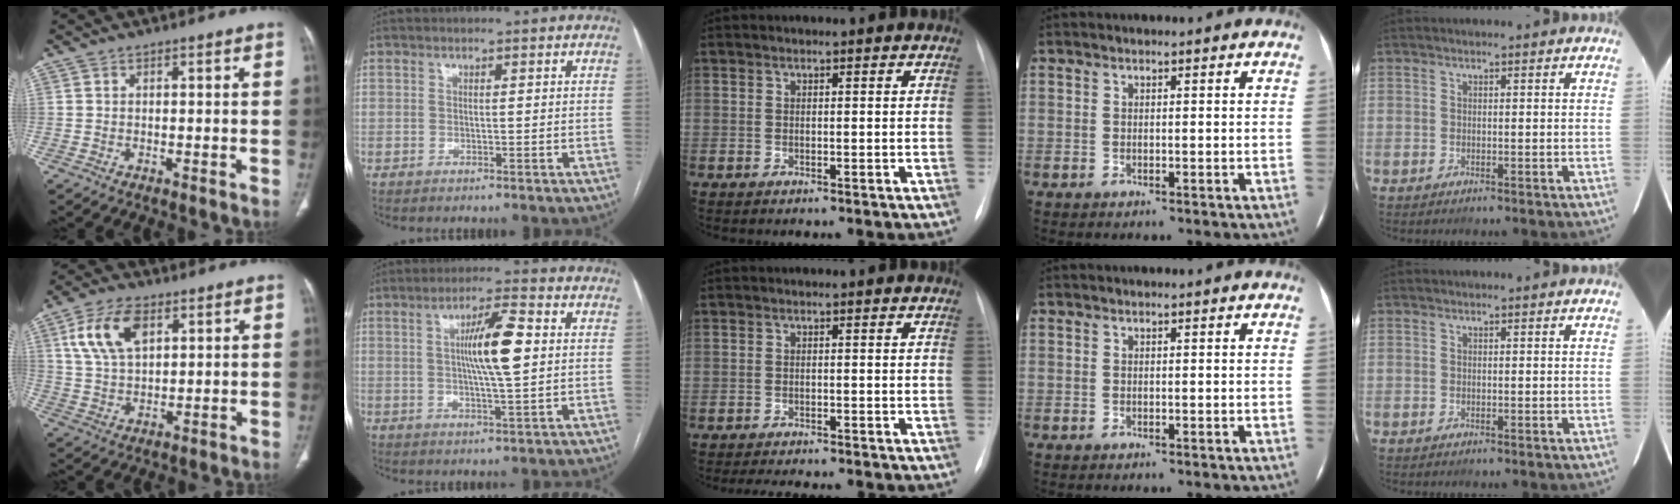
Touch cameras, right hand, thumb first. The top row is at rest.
{"thumb": {"total": 10.8, "force": [4.4, 5.9, 7.9], "torque": [-0.148, -0.005, 0.087]}, "index": {"total": 8.9, "force": [1.2, 0.6, 8.8], "torque": [-0.155, 0.003, 0.020]}, "middle": {"total": 6.0, "force": [-5.4, 1.0, 2.4], "torque": [-0.029, -0.006, -0.075]}}